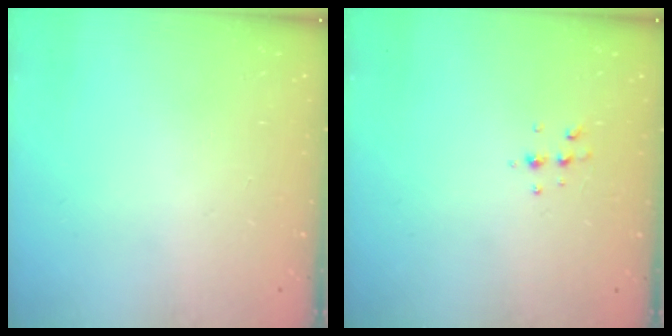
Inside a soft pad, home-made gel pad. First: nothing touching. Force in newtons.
{"total": 4.7, "press": 4.6, "slide": 1.0}